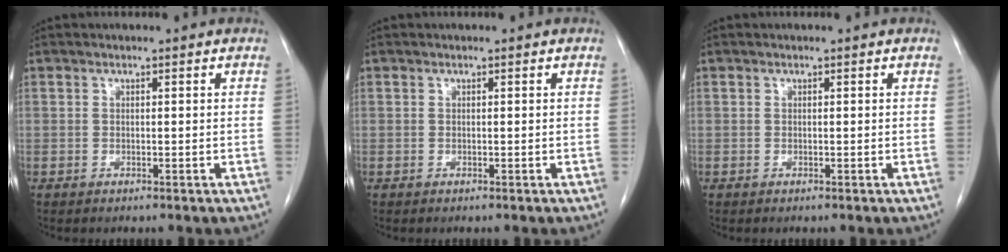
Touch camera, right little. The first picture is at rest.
{"total": 0.0}
{"total": 0.0}